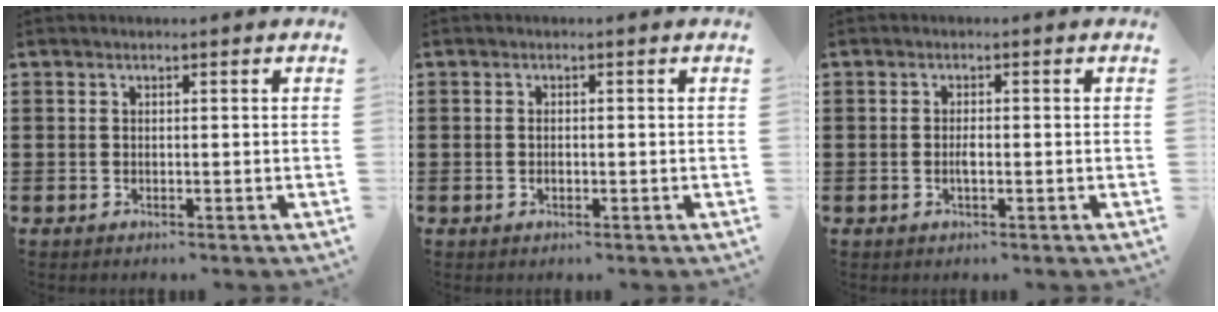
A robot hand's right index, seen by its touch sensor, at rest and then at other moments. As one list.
[{"total": 0.8, "force": [-0.2, 0.4, 0.6], "torque": [-0.013, 0.000, -0.004]}, {"total": 1.4, "force": [-0.3, 0.4, 1.3], "torque": [-0.026, 0.001, -0.006]}]